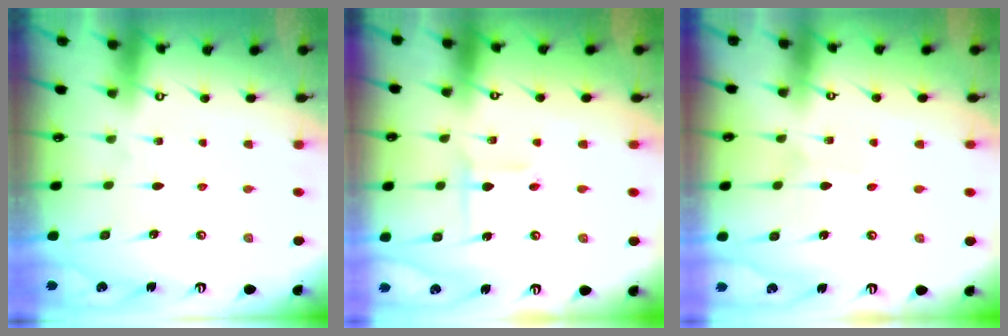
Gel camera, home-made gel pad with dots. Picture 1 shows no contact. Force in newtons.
{"total": 3.8, "press": 3.7, "slide": 0.3}
{"total": 1.8, "press": 1.8, "slide": 0.2}